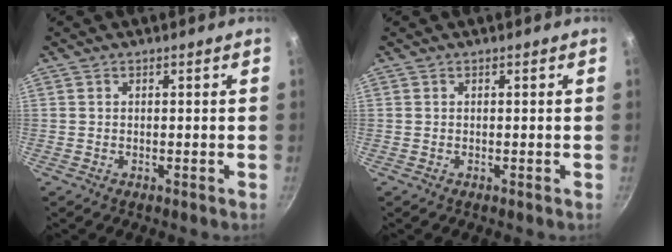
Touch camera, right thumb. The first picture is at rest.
{"total": 0.0}